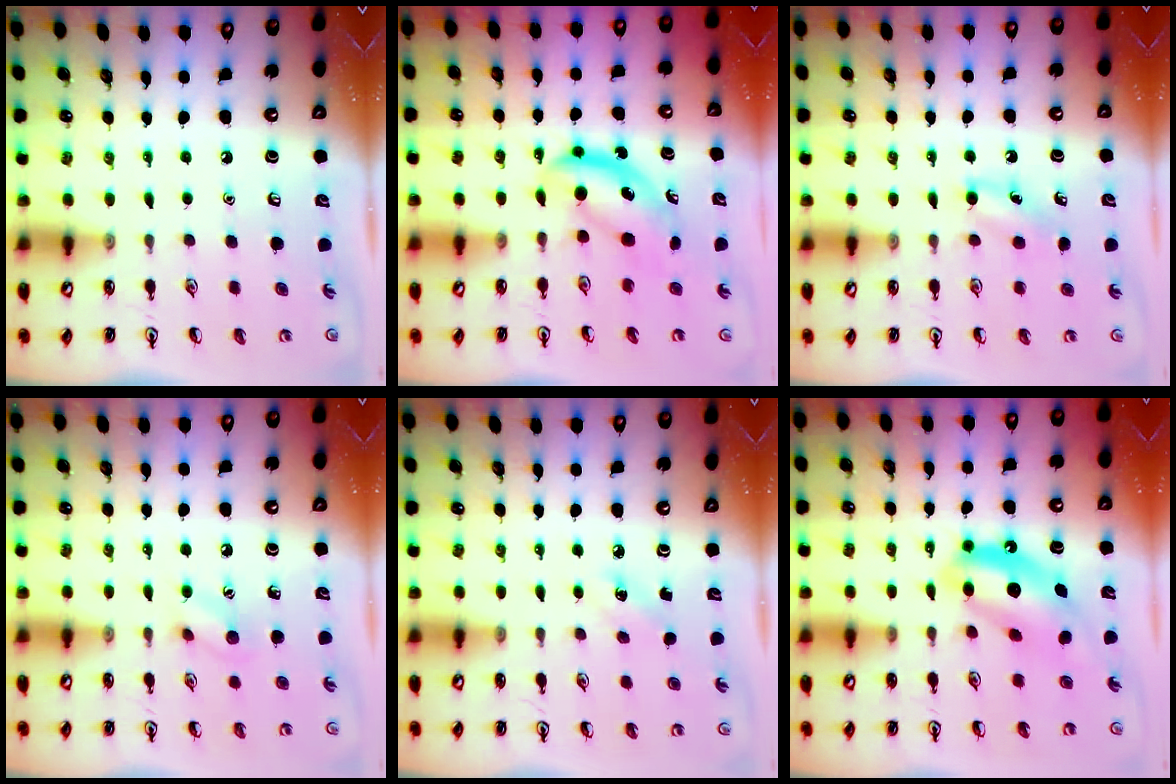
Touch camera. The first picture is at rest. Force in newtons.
{"total": 5.6, "press": 5.6, "slide": 0.5}
{"total": 6.0, "press": 5.8, "slide": 1.7}
{"total": 6.0, "press": 5.9, "slide": 1.1}
{"total": 3.1, "press": 2.9, "slide": 1.1}
{"total": 10.0, "press": 9.5, "slide": 3.1}